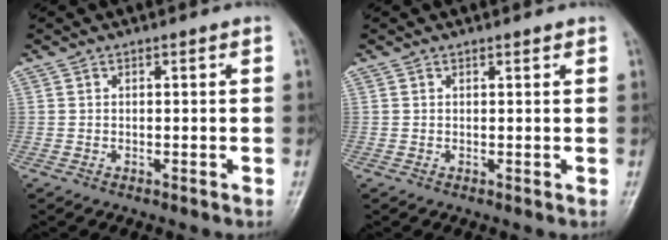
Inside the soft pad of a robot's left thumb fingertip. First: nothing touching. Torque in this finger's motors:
{"motor_torque": [-0.17, -0.06, -0.10, -0.10, 0.03]}